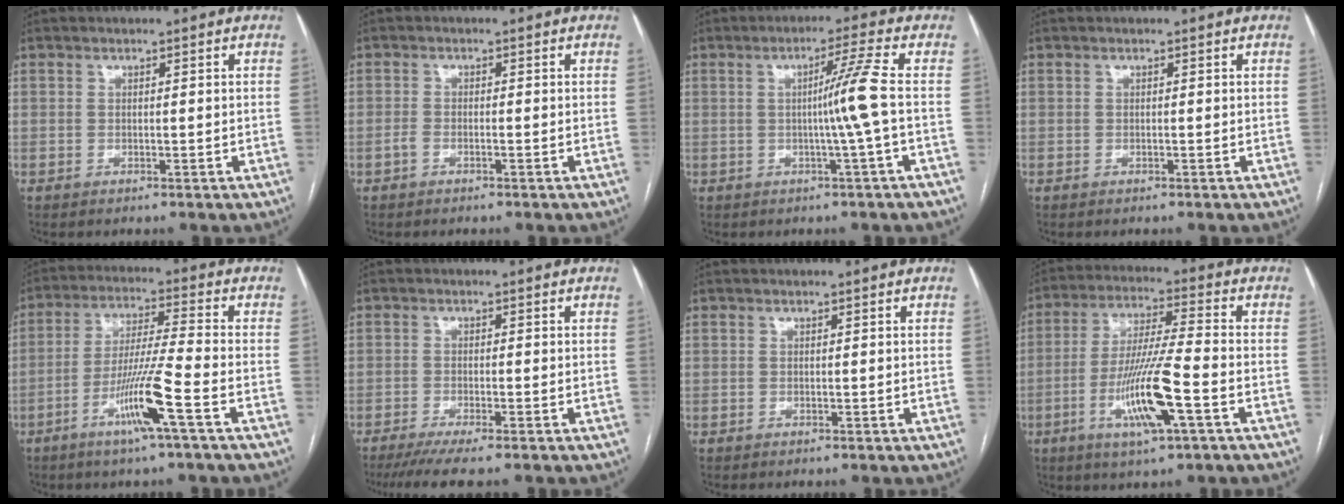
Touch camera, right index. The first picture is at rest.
{"total": 1.2, "force": [-0.7, 0.5, 0.9], "torque": [-0.017, 0.005, -0.011]}
{"total": 5.9, "force": [-0.5, -2.1, 5.4], "torque": [-0.091, 0.004, -0.005]}
{"total": 0.0}
{"total": 10.3, "force": [-4.7, -1.1, 9.1], "torque": [-0.175, -0.010, -0.093]}
{"total": 6.6, "force": [-5.3, -0.1, 3.9], "torque": [-0.055, -0.015, -0.084]}
{"total": 0.0}
{"total": 12.5, "force": [-4.4, 0.4, 11.7], "torque": [-0.229, -0.011, -0.081]}